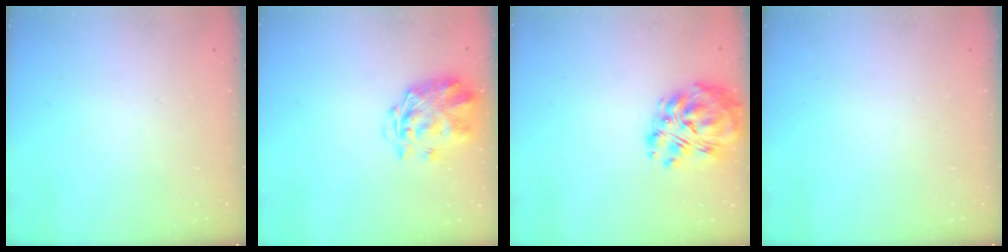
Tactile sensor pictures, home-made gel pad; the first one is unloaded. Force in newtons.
{"total": 3.4, "press": 3.0, "slide": 1.5}
{"total": 13.1, "press": 12.2, "slide": 4.7}
{"total": 0.0}